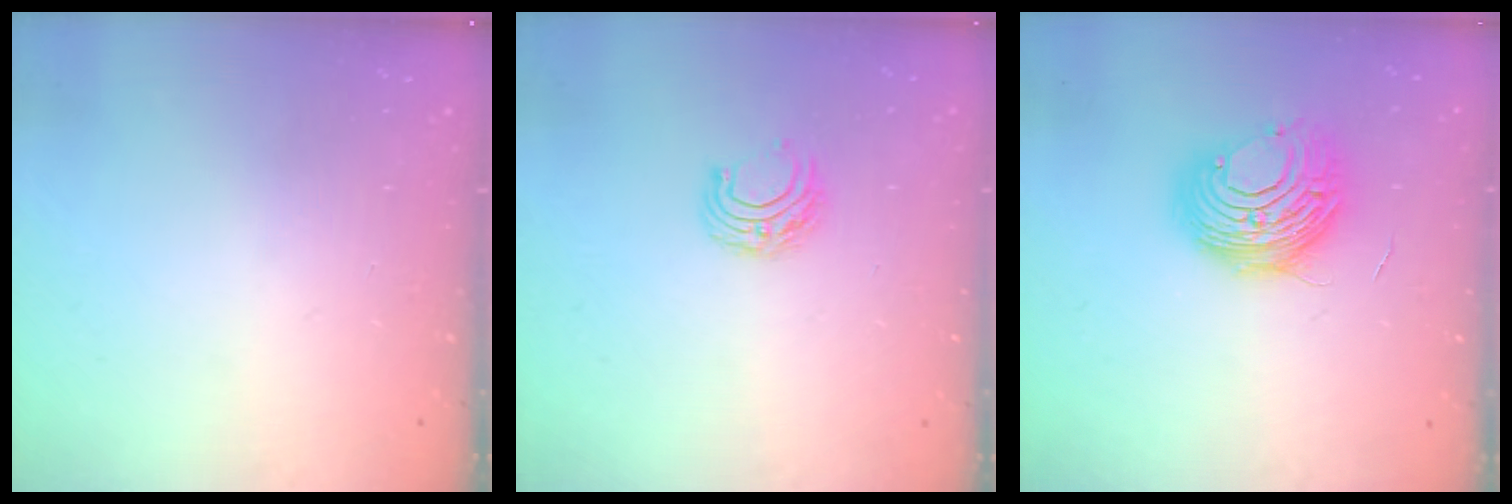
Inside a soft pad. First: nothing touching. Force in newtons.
{"total": 6.2, "press": 6.2, "slide": 0.5}
{"total": 11.0, "press": 11.0, "slide": 0.6}